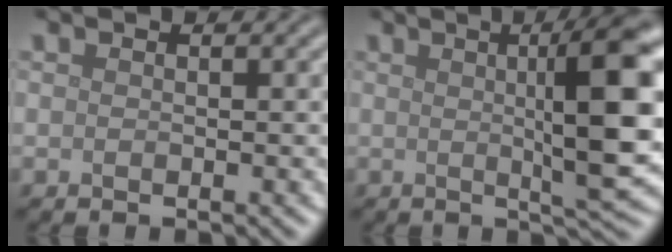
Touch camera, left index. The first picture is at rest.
{"total": 9.5, "force": [1.2, 1.6, 9.3], "torque": [-0.112, 0.010, 0.019]}